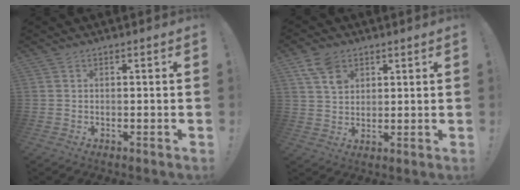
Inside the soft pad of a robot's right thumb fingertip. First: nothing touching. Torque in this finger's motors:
{"motor_torque": [0.21, 1.32, 0.21, 0.38, -0.04]}